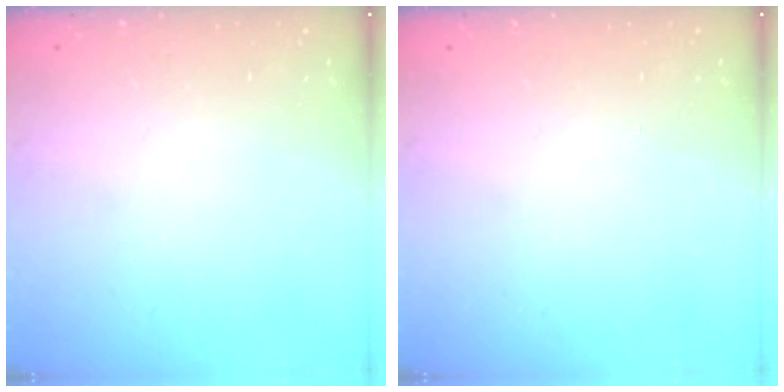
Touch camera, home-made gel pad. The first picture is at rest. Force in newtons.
{"total": 0.0}